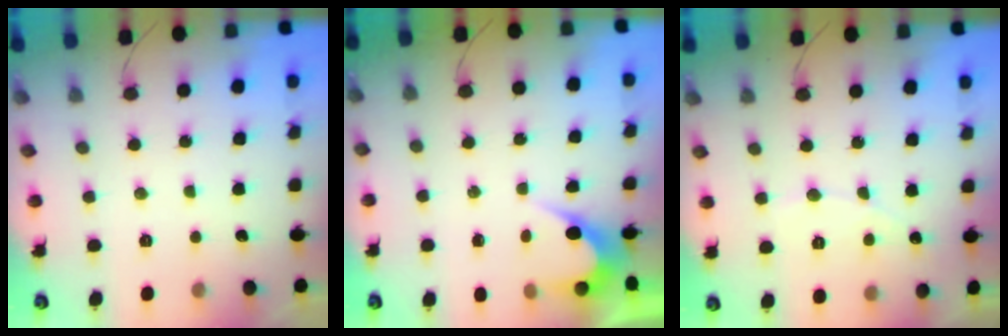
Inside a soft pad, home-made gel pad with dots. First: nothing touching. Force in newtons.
{"total": 3.4, "press": 3.4, "slide": 0.2}
{"total": 4.5, "press": 4.4, "slide": 0.3}